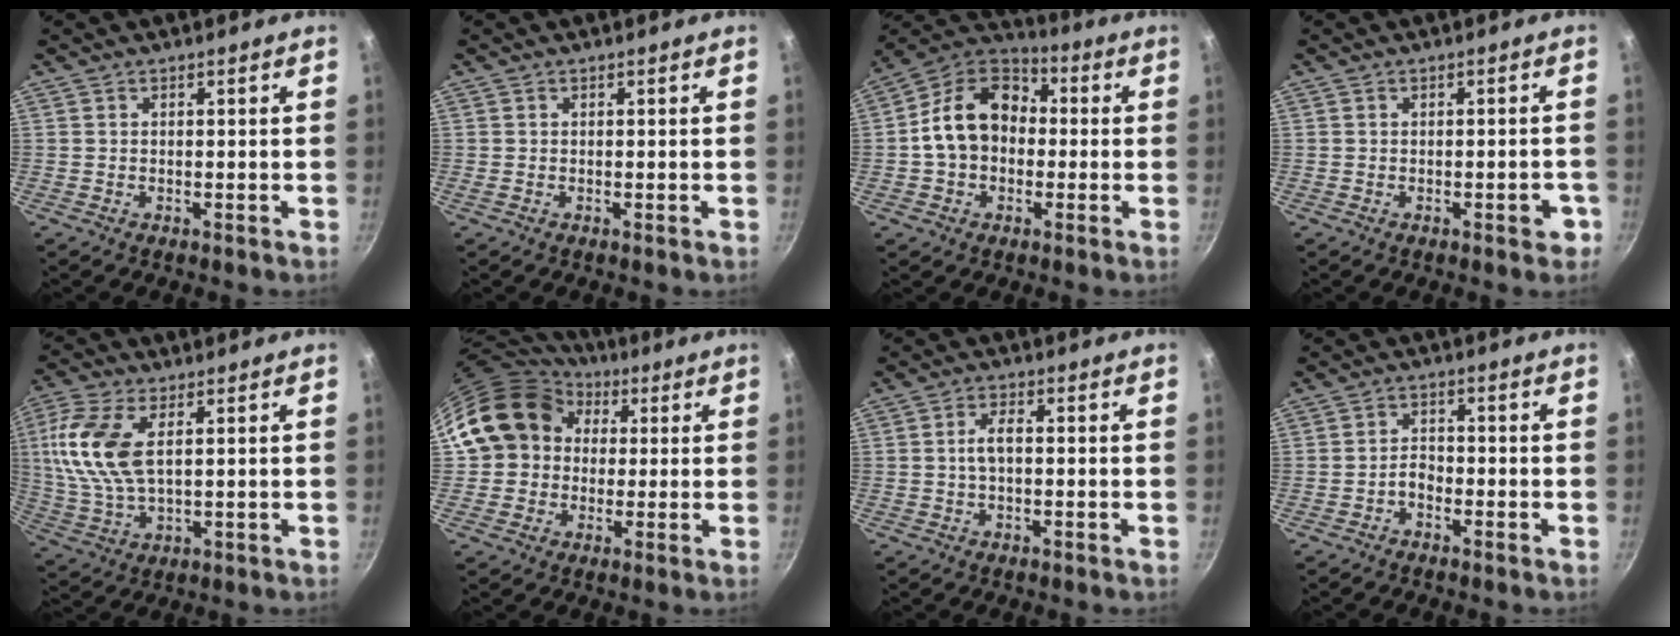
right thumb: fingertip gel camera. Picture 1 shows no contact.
{"total": 0.0}
{"total": 14.8, "force": [-0.1, 11.2, 9.7], "torque": [-0.130, 0.040, -0.020]}
{"total": 3.3, "force": [-1.5, 1.3, 2.6], "torque": [-0.014, 0.012, -0.020]}
{"total": 13.0, "force": [3.2, 6.5, 10.8], "torque": [-0.224, 0.000, 0.064]}
{"total": 15.1, "force": [3.3, 13.0, 6.9], "torque": [-0.102, 0.031, 0.049]}
{"total": 3.3, "force": [-0.2, 1.4, 3.0], "torque": [-0.063, 0.013, -0.006]}
{"total": 2.4, "force": [-1.6, 1.3, 1.2], "torque": [-0.017, 0.023, -0.029]}